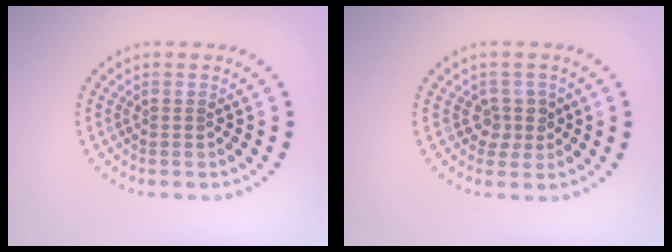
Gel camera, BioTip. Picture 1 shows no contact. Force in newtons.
{"total": 2.0, "press": 1.6, "slide": 1.2}